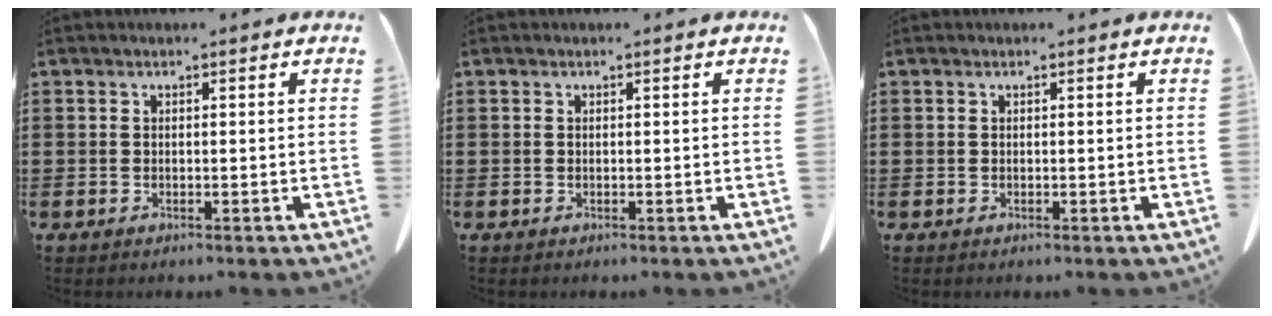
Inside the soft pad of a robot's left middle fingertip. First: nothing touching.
{"total": 0.0}
{"total": 0.0}